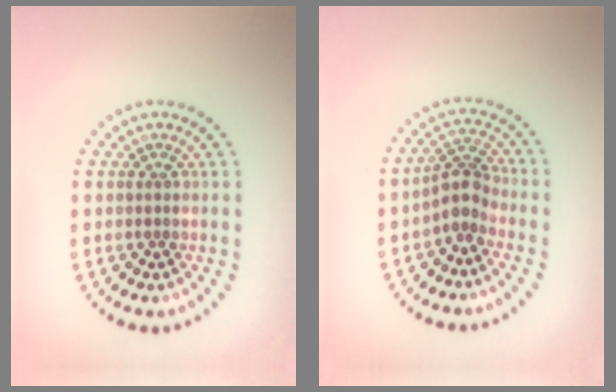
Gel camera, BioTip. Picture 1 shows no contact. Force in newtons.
{"total": 2.7, "press": 2.0, "slide": 1.8}